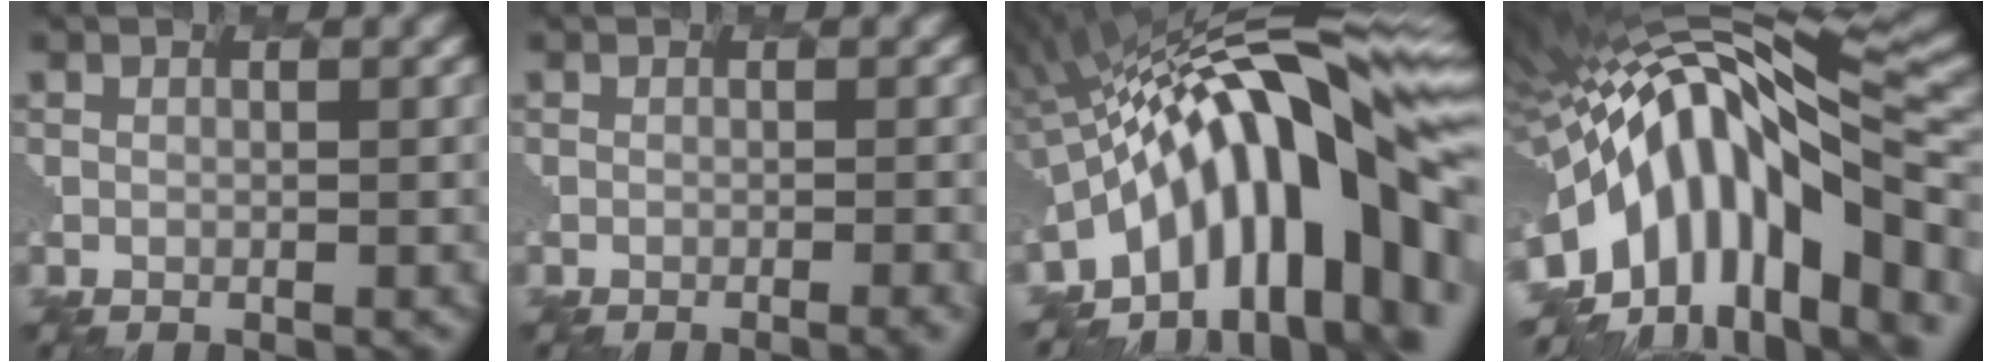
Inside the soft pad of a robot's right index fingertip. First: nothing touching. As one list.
[{"total": 2.2, "force": [-1.2, 0.5, 1.8], "torque": [-0.011, 0.012, -0.016]}, {"total": 15.2, "force": [-3.8, 5.5, 13.7], "torque": [-0.182, 0.047, -0.094]}, {"total": 13.6, "force": [-4.3, 6.9, 10.9], "torque": [-0.184, 0.024, -0.091]}]